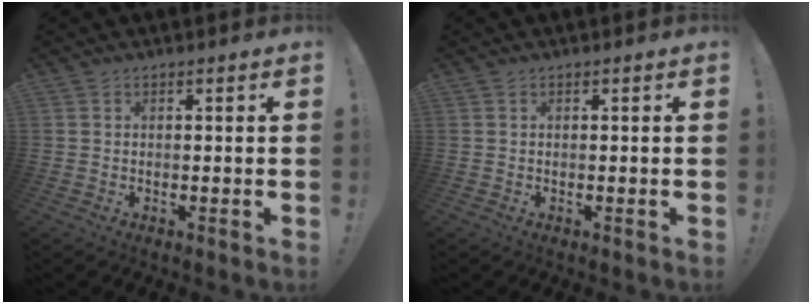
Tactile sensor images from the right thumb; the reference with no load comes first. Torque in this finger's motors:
{"motor_torque": [0.08, 0.24, -0.06, 0.06, 0.06]}